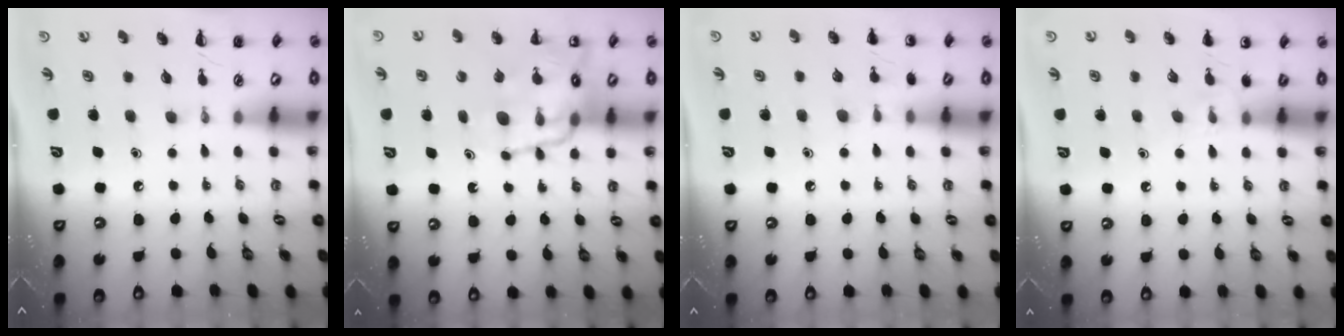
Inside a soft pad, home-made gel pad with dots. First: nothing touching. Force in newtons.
{"total": 13.0, "press": 12.6, "slide": 3.3}
{"total": 5.8, "press": 5.5, "slide": 1.8}
{"total": 5.2, "press": 4.9, "slide": 1.7}